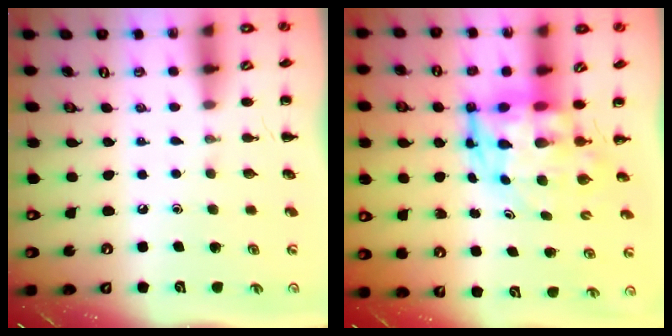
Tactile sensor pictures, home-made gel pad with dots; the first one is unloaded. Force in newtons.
{"total": 6.9, "press": 6.6, "slide": 2.0}